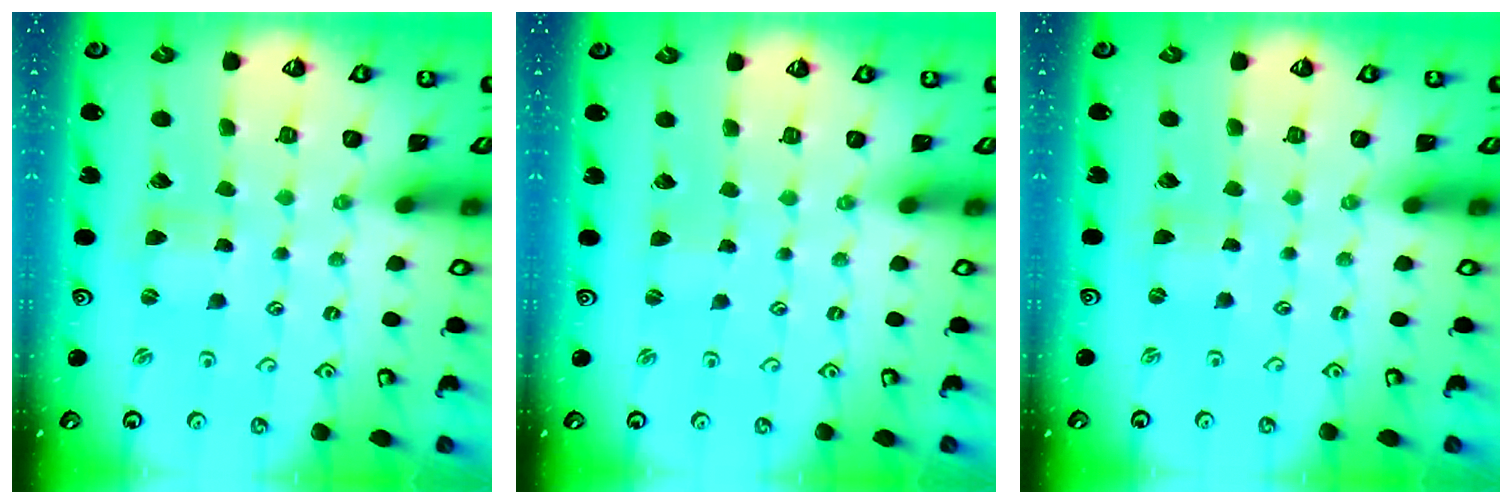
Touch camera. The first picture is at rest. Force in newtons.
{"total": 0.6, "press": 0.6, "slide": 0.1}
{"total": 0.0}